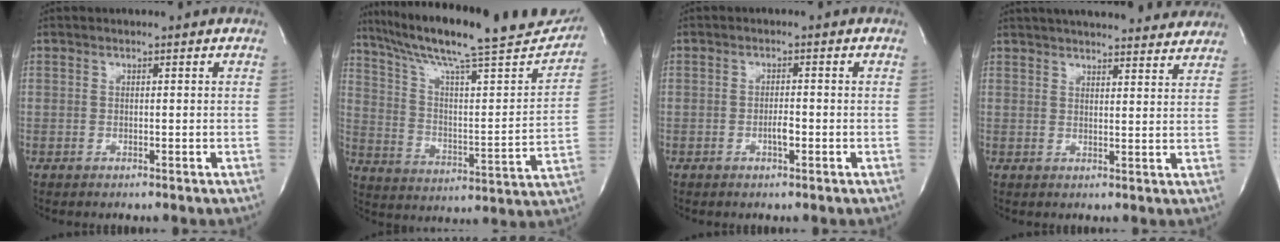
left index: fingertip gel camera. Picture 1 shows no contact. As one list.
[{"total": 27.9, "force": [23.7, 2.7, 14.4], "torque": [-0.234, -0.029, 0.335]}, {"total": 1.8, "force": [-0.7, 0.4, 1.6], "torque": [-0.030, 0.000, -0.012]}, {"total": 21.2, "force": [19.2, 3.7, 8.1], "torque": [-0.125, 0.023, 0.246]}]